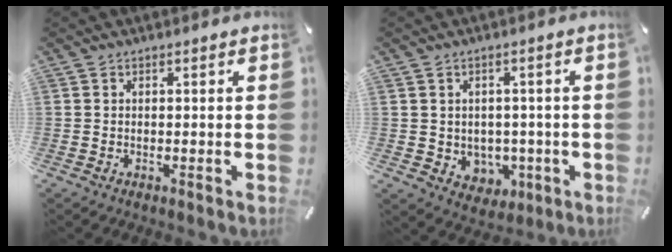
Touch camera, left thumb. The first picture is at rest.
{"total": 5.3, "force": [1.3, 5.1, 0.6], "torque": [-0.003, -0.014, 0.026]}